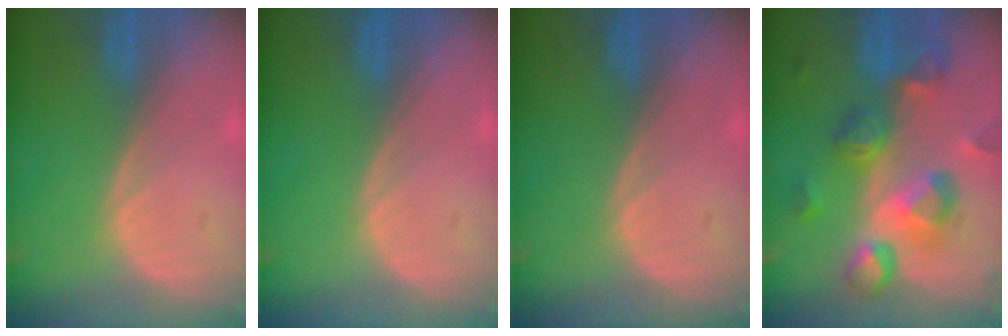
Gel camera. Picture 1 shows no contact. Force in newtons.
{"total": 0.0}
{"total": 0.0}
{"total": 10.6, "press": 9.4, "slide": 4.7}